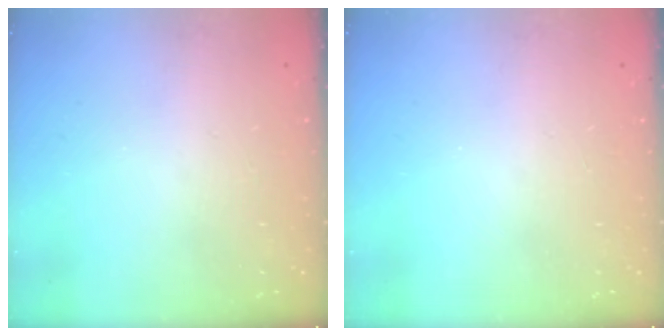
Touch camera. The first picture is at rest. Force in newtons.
{"total": 0.0}